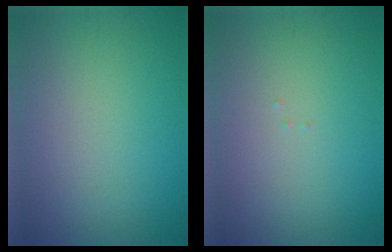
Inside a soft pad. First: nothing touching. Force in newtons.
{"total": 0.0}